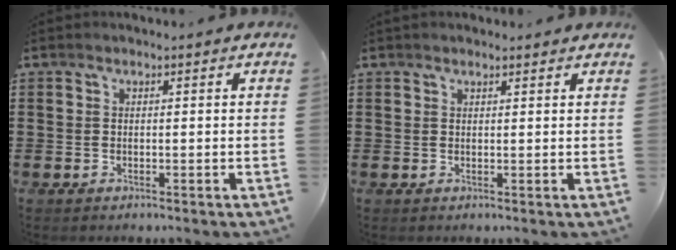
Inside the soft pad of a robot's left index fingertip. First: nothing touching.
{"total": 1.0, "force": [0.9, 0.2, 0.3], "torque": [-0.008, 0.001, 0.018]}